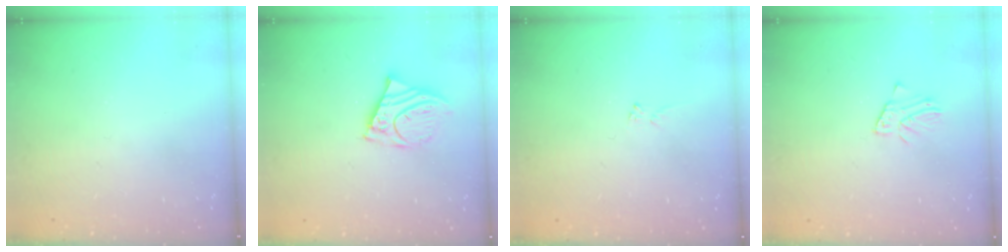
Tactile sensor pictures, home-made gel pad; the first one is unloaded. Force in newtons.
{"total": 10.0, "press": 9.9, "slide": 1.2}
{"total": 3.3, "press": 3.3, "slide": 0.0}
{"total": 1.7, "press": 1.6, "slide": 0.1}